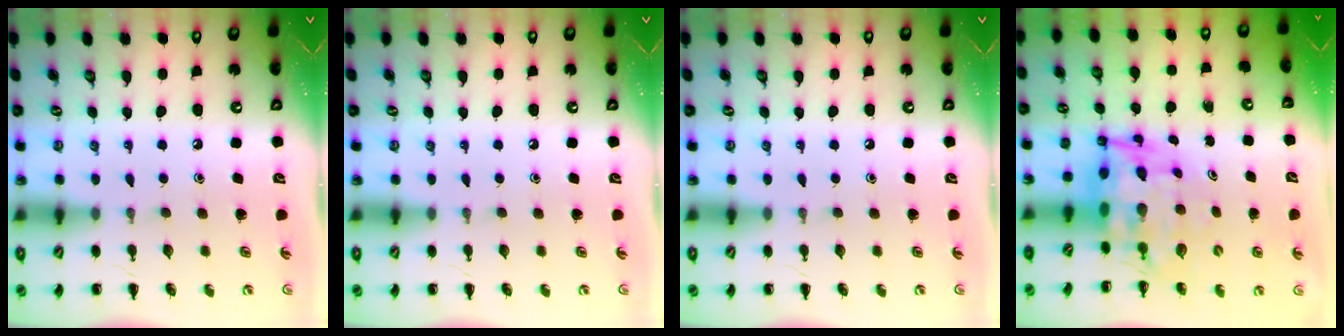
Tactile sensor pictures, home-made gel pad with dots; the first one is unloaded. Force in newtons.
{"total": 0.0}
{"total": 0.0}
{"total": 6.3, "press": 6.0, "slide": 2.1}